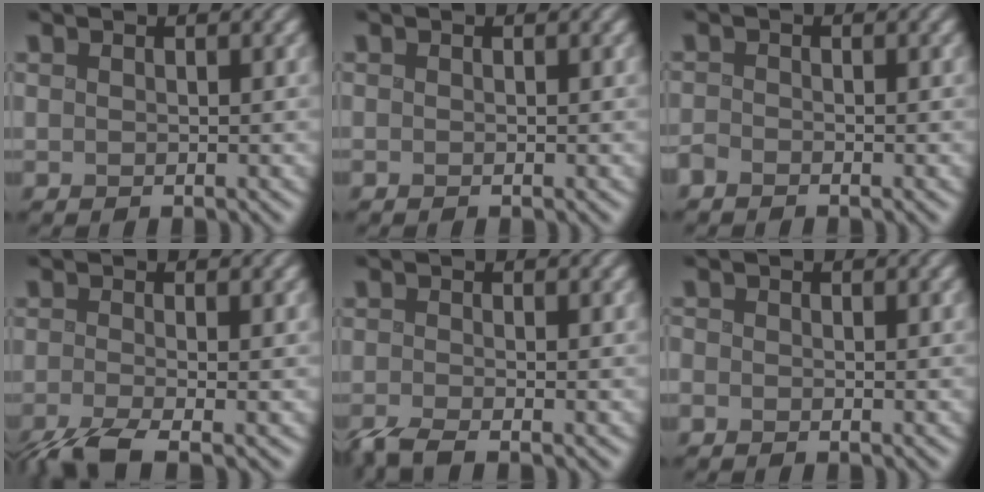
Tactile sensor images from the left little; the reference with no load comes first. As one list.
[{"total": 0.0}, {"total": 1.4, "force": [-1.3, 0.5, 0.2], "torque": [0.001, -0.001, -0.029]}, {"total": 3.7, "force": [-2.4, 0.8, 2.7], "torque": [-0.051, -0.007, -0.055]}, {"total": 2.6, "force": [-2.1, 0.3, 1.6], "torque": [-0.032, -0.006, -0.049]}, {"total": 0.8, "force": [-0.5, 0.6, 0.1], "torque": [0.003, 0.001, -0.012]}]